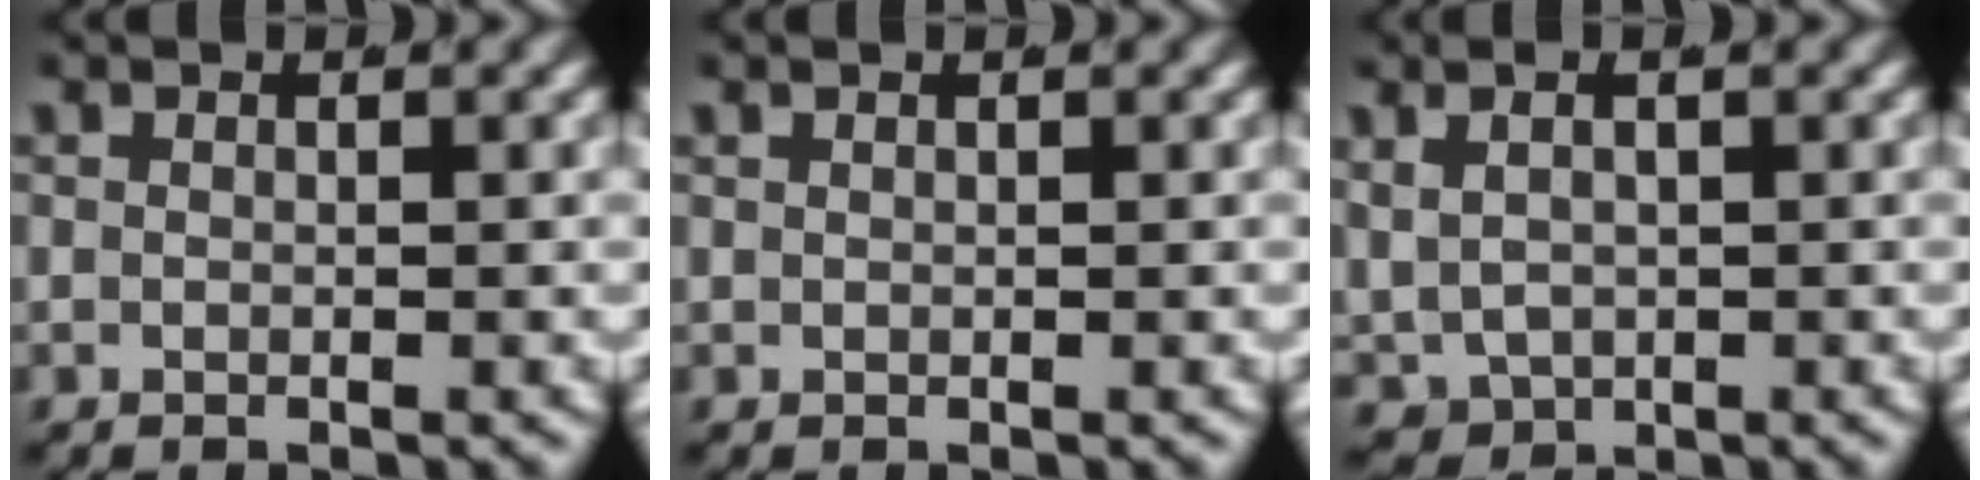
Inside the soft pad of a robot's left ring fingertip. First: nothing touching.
{"total": 0.5, "force": [0.4, -0.3, 0.0], "torque": [0.002, 0.001, 0.007]}
{"total": 4.2, "force": [0.7, 3.5, 2.2], "torque": [-0.047, -0.016, 0.026]}